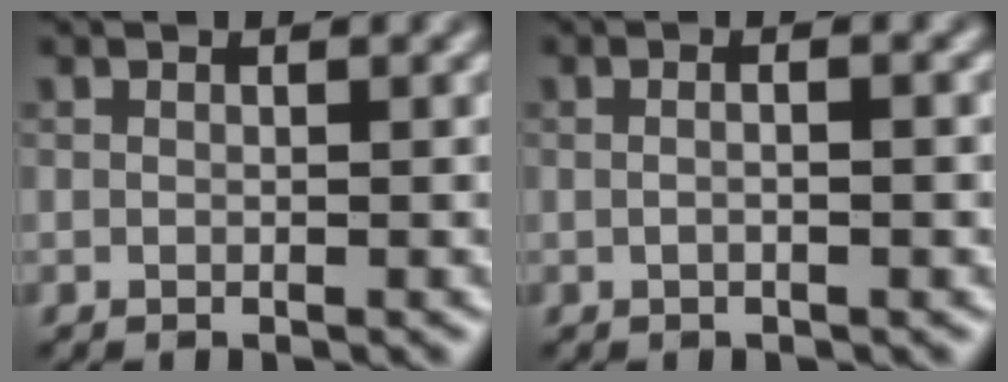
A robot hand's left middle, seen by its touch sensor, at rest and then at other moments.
{"total": 3.6, "force": [1.1, 1.8, 2.9], "torque": [-0.012, 0.022, -0.018]}